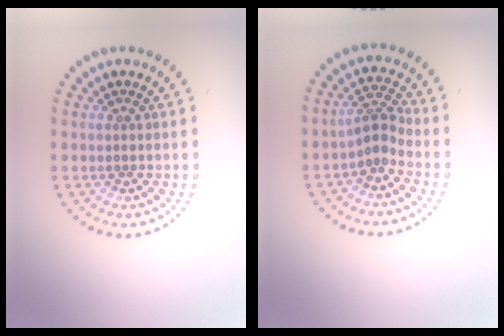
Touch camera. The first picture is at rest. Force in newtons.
{"total": 2.2, "press": 1.8, "slide": 1.4}